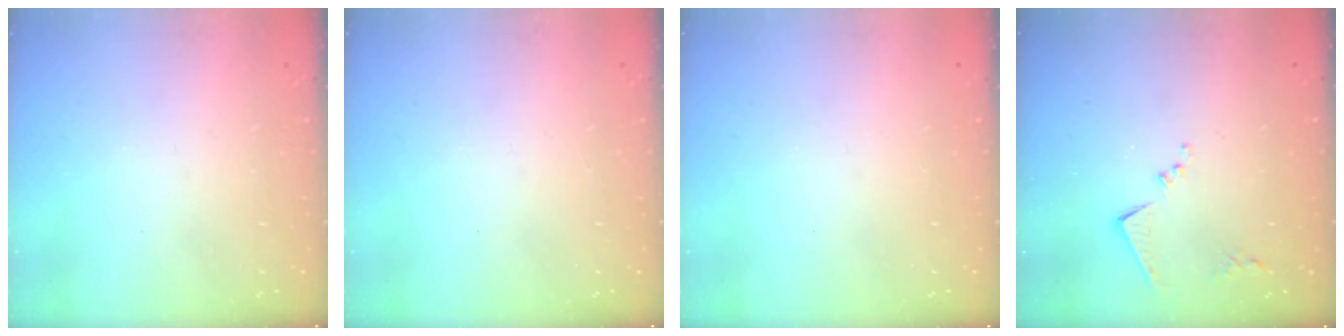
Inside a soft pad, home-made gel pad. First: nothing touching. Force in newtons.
{"total": 0.0}
{"total": 0.0}
{"total": 8.0, "press": 8.0, "slide": 0.1}